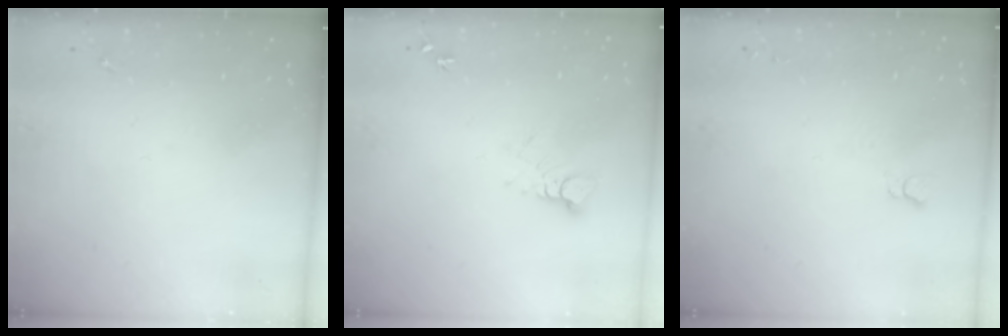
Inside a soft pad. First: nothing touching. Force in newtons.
{"total": 4.1, "press": 4.1, "slide": 0.2}
{"total": 2.7, "press": 2.7, "slide": 0.3}